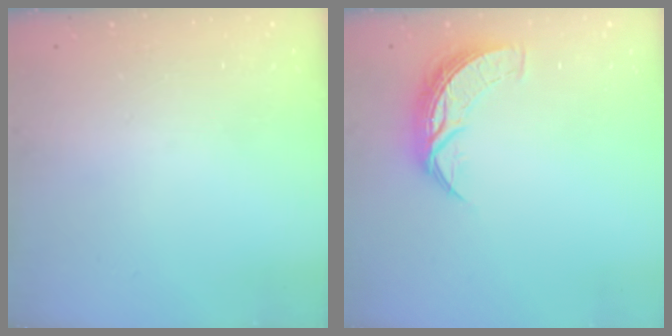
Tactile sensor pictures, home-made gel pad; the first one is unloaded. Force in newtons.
{"total": 8.2, "press": 8.2, "slide": 0.7}